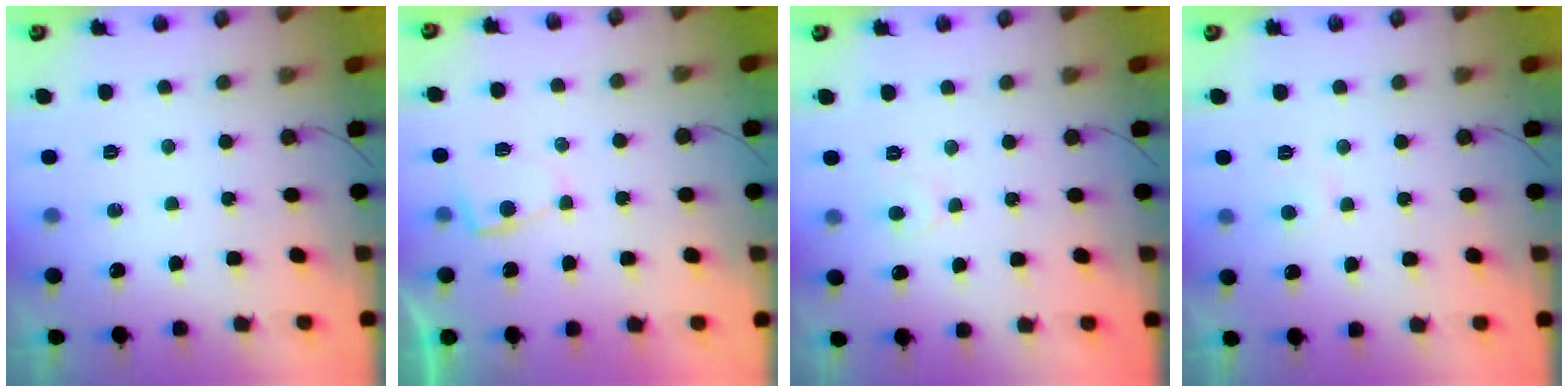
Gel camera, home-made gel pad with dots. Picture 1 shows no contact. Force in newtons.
{"total": 2.9, "press": 2.9, "slide": 0.3}
{"total": 4.2, "press": 4.1, "slide": 0.5}
{"total": 2.8, "press": 2.8, "slide": 0.1}